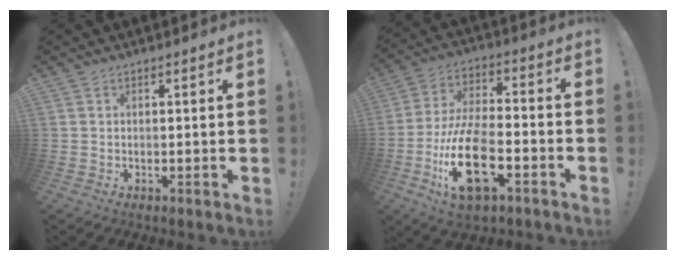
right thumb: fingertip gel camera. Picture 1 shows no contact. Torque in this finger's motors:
{"motor_torque": [2.33, 2.43, 1.60, -1.17, 0.65]}